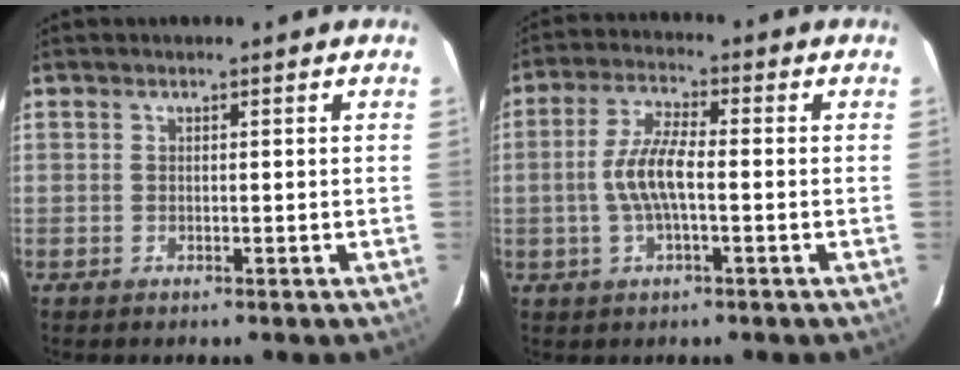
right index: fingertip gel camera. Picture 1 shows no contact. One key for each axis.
{"total": 7.3, "fx": -1.2, "fy": 2.0, "fz": 6.9, "tx": -0.141, "ty": 0.007, "tz": -0.023}